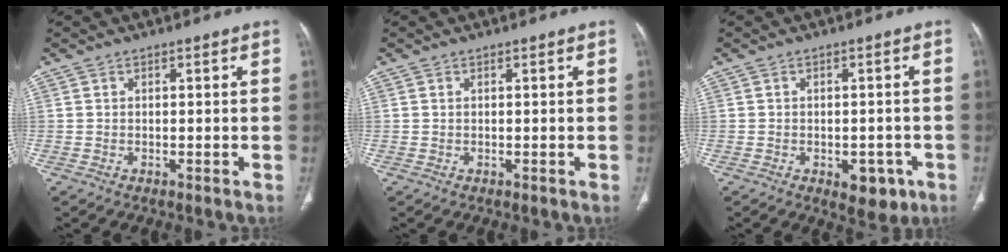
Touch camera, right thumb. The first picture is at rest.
{"total": 0.0}
{"total": 4.8, "force": [-2.1, 2.9, 3.2], "torque": [-0.018, 0.005, -0.020]}